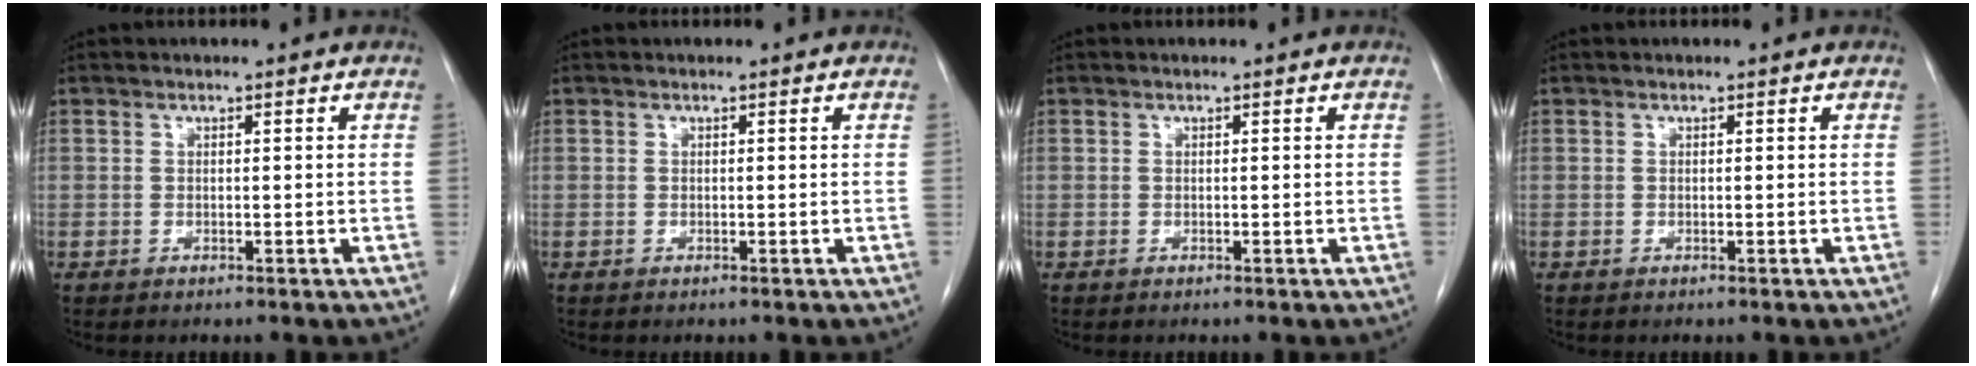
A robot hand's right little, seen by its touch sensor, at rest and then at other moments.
{"total": 0.0}
{"total": 0.0}
{"total": 0.0}